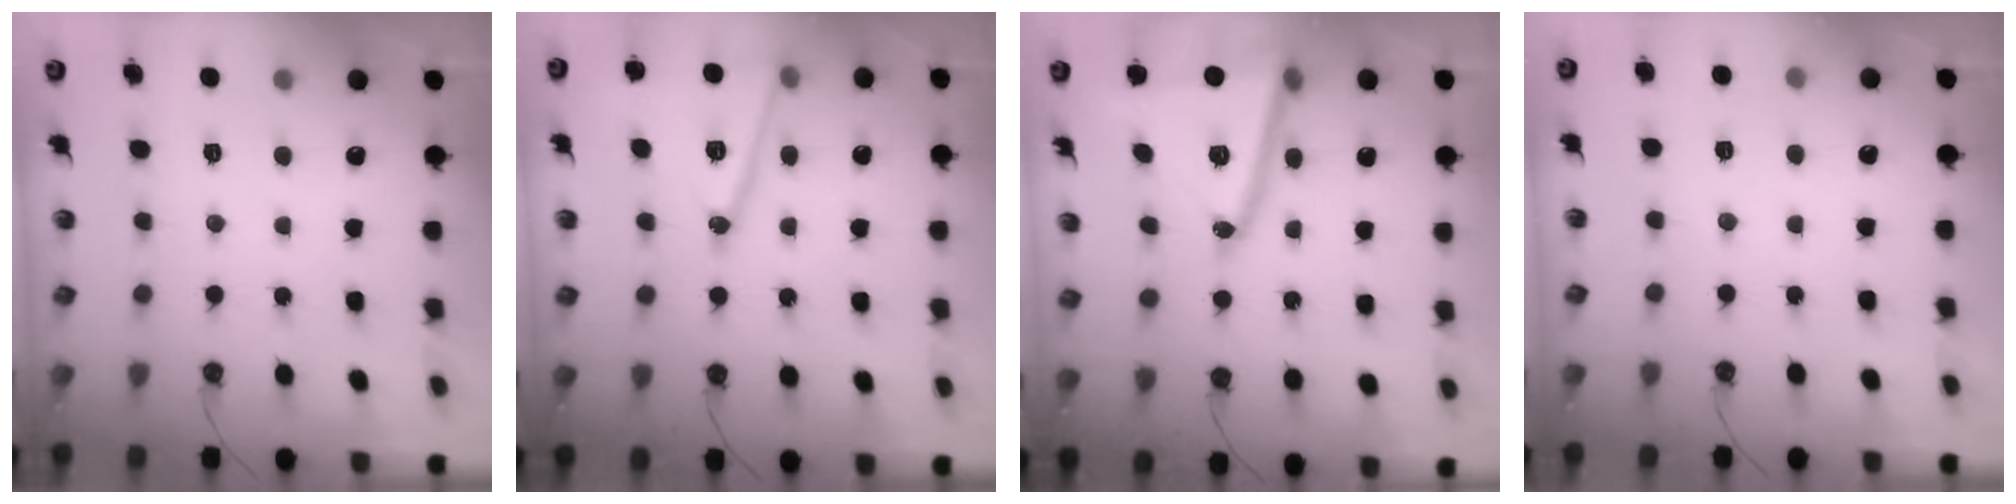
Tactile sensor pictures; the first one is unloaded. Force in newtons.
{"total": 15.3, "press": 14.9, "slide": 3.4}
{"total": 21.1, "press": 20.9, "slide": 2.7}
{"total": 3.5, "press": 3.3, "slide": 1.3}